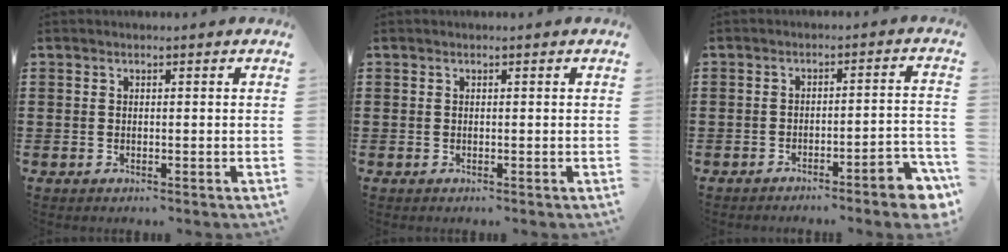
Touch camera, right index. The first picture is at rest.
{"total": 0.0}
{"total": 4.1, "force": [-3.5, 0.0, 2.2], "torque": [-0.038, -0.008, -0.066]}